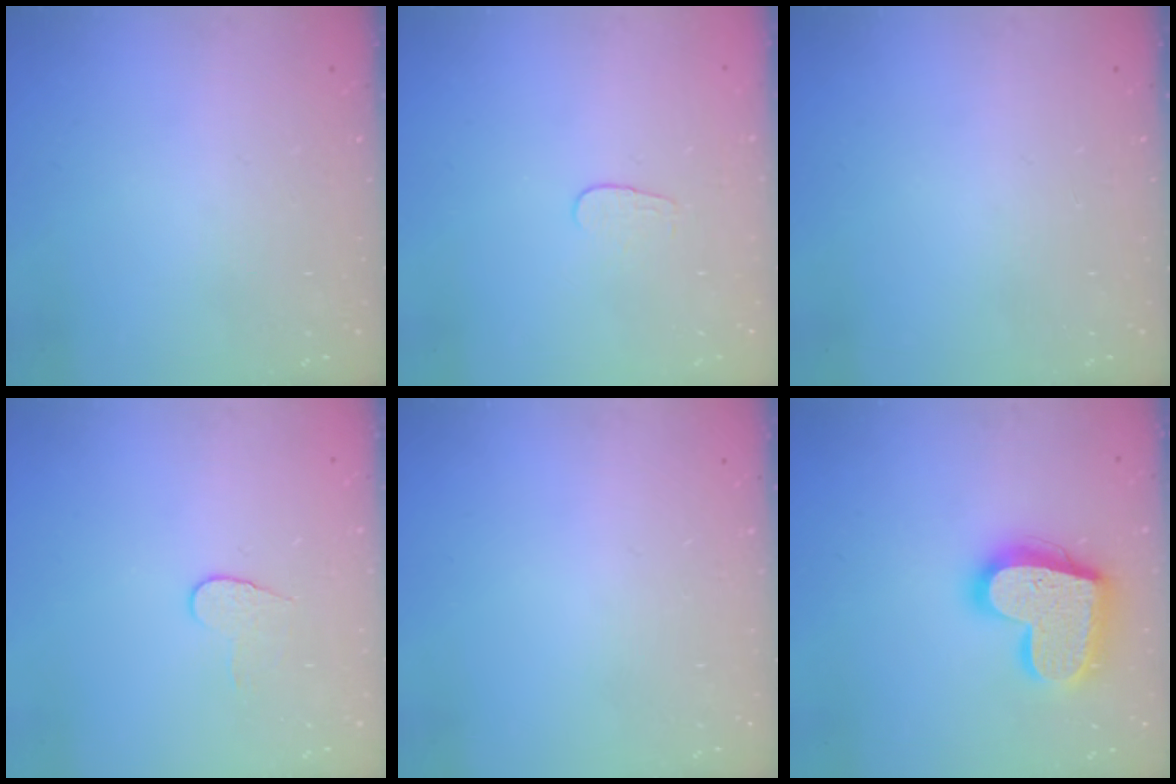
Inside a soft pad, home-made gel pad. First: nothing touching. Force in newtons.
{"total": 4.0, "press": 4.0, "slide": 0.3}
{"total": 0.0}
{"total": 6.0, "press": 6.0, "slide": 0.5}
{"total": 0.0}
{"total": 20.1, "press": 20.0, "slide": 1.7}